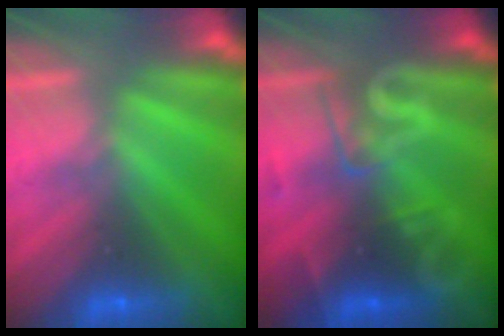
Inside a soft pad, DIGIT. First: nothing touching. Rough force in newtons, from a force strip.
{"total": 2.7}